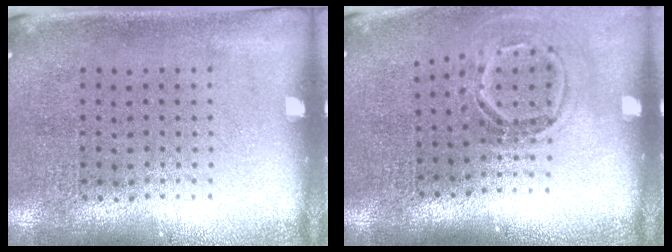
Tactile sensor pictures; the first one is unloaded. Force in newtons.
{"total": 1.7, "press": 1.2, "slide": 1.2}